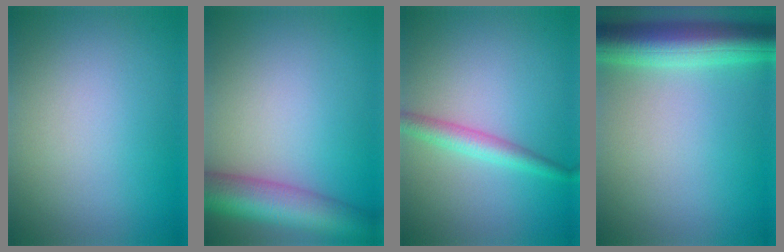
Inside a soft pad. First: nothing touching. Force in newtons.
{"total": 7.8, "press": 7.8, "slide": 0.4}
{"total": 2.6, "press": 2.6, "slide": 0.1}
{"total": 7.3, "press": 7.3, "slide": 0.2}